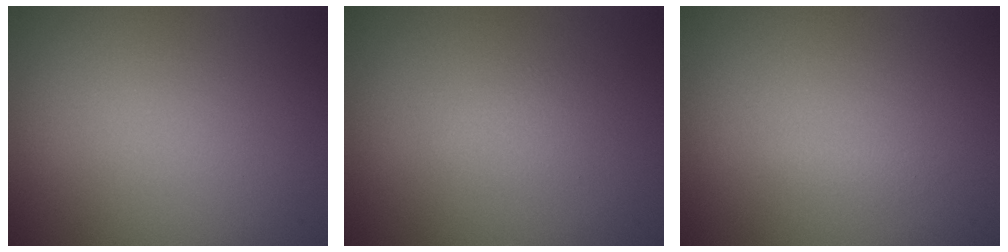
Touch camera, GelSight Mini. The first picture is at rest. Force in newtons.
{"total": 1.0, "press": 1.0, "slide": 0.0}
{"total": 0.6, "press": 0.6, "slide": 0.0}